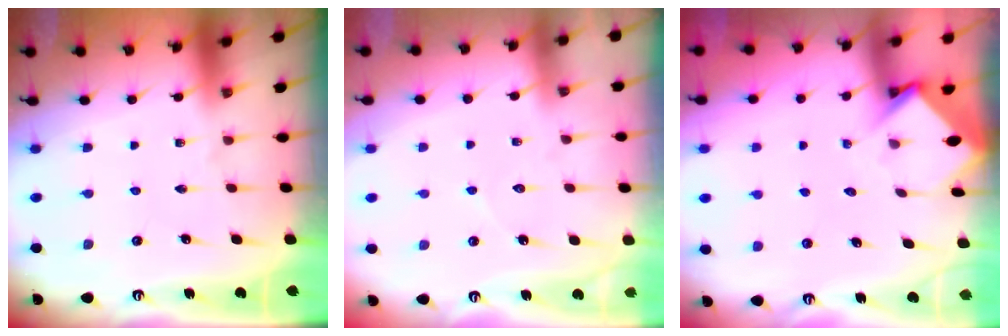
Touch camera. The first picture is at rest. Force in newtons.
{"total": 4.4, "press": 4.4, "slide": 0.3}
{"total": 3.6, "press": 3.6, "slide": 0.3}